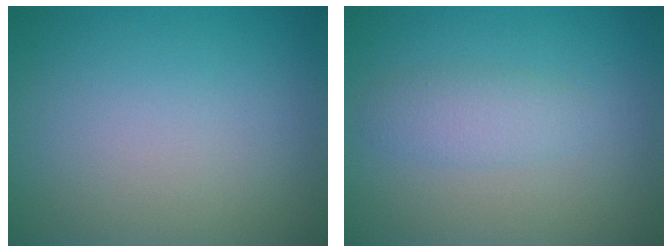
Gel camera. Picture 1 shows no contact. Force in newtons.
{"total": 2.0, "press": 2.0, "slide": 0.1}